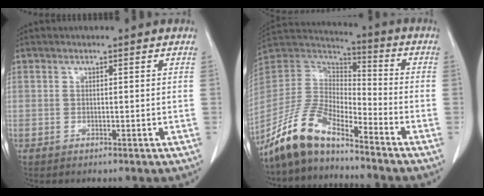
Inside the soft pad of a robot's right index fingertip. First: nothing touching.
{"total": 12.8, "force": [-10.4, 3.5, 6.5], "torque": [-0.137, 0.012, -0.207]}